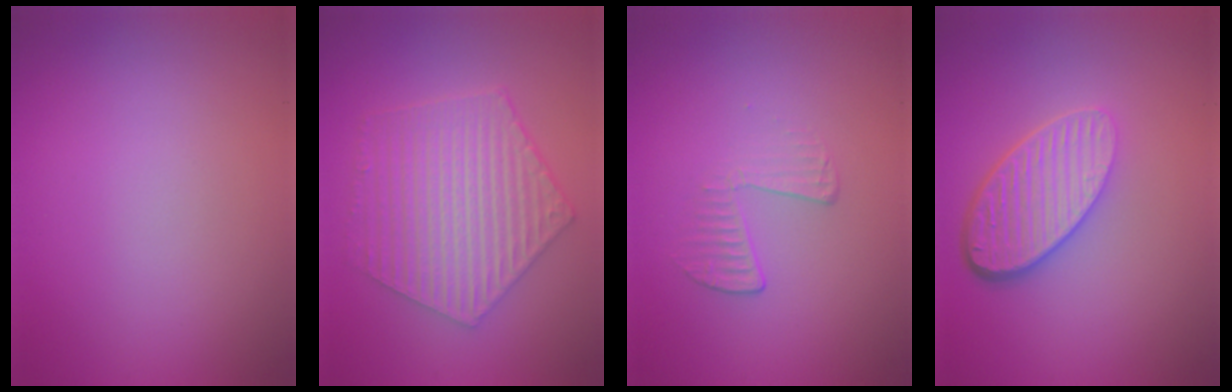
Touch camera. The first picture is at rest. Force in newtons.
{"total": 6.2, "press": 4.8, "slide": 4.0}
{"total": 1.8, "press": 0.5, "slide": 1.7}
{"total": 5.3, "press": 3.9, "slide": 3.7}